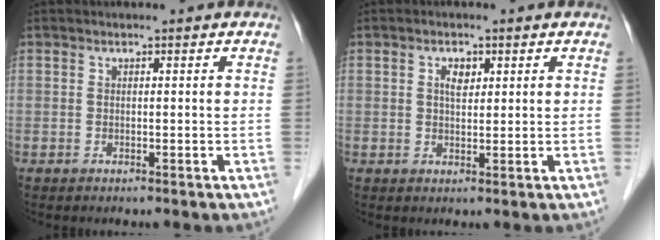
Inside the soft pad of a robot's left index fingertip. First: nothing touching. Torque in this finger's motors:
{"motor_torque": [0.01, -0.01, 0.00, 0.01]}